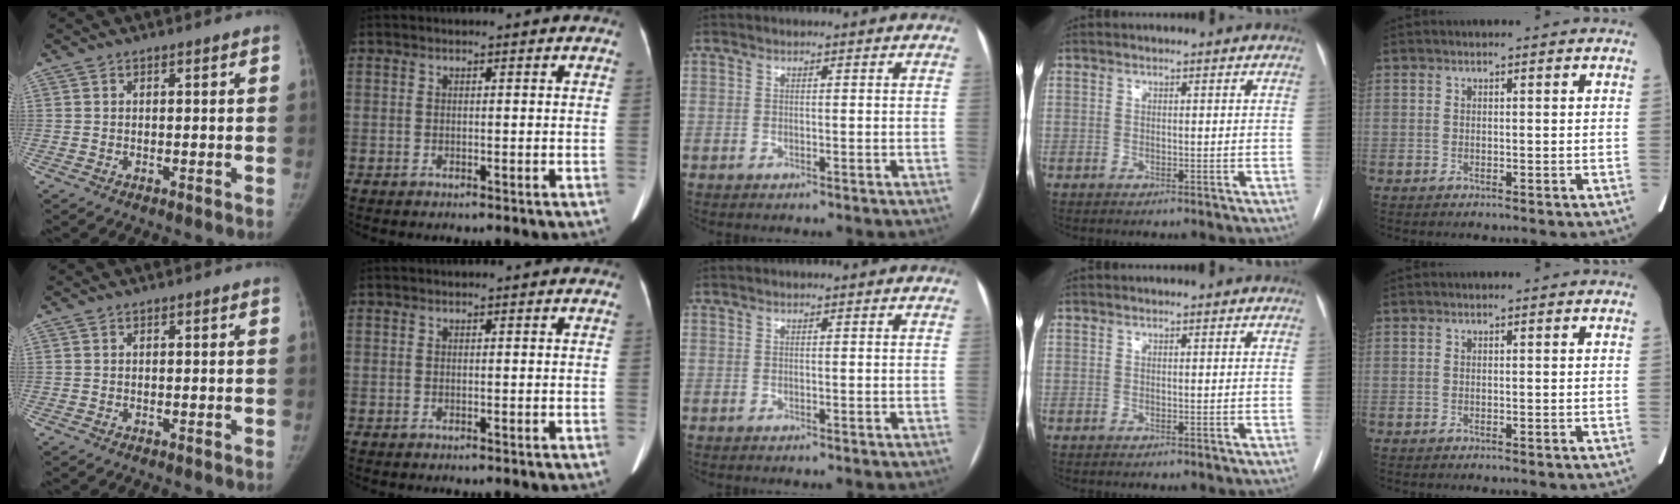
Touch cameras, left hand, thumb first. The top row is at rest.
{}